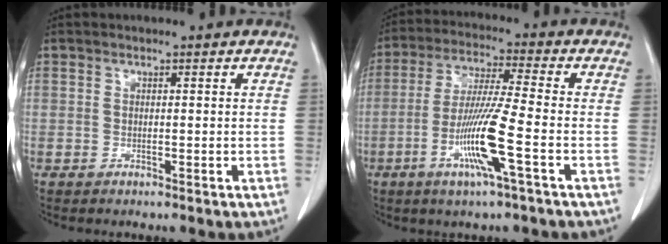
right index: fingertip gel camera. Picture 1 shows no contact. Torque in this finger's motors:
{"motor_torque": [1.72, -0.43, 0.84, 0.15]}